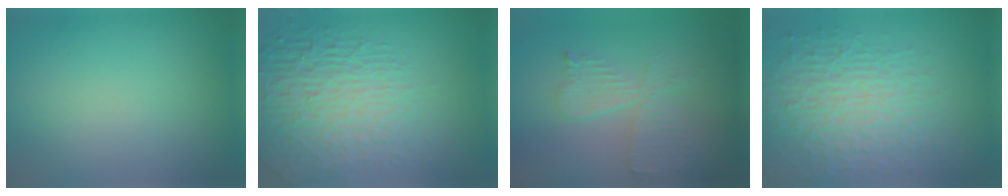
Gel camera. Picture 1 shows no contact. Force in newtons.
{"total": 8.8, "press": 6.0, "slide": 6.4}
{"total": 4.2, "press": 3.6, "slide": 2.0}
{"total": 6.9, "press": 5.2, "slide": 4.6}